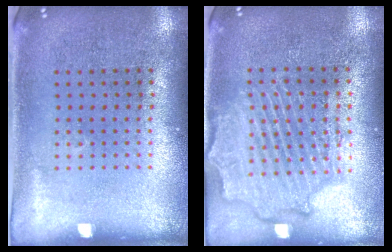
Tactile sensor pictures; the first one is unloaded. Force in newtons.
{"total": 2.2, "press": 2.2, "slide": 0.6}